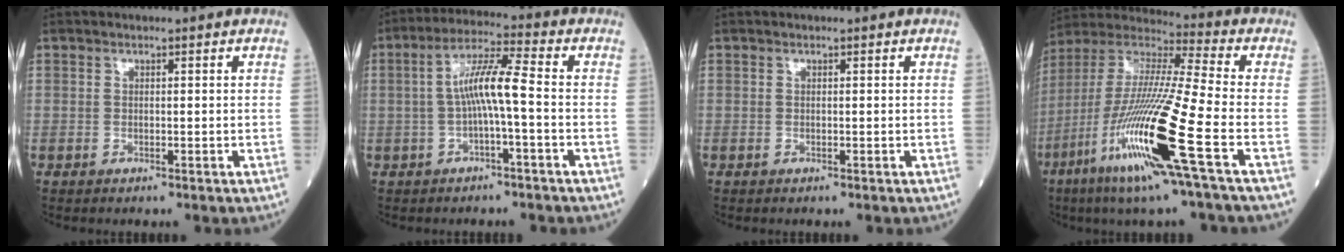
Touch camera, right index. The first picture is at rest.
{"total": 7.1, "force": [-0.8, 0.3, 7.0], "torque": [-0.133, 0.022, -0.016]}
{"total": 0.0}
{"total": 20.8, "force": [-8.1, -0.2, 19.1], "torque": [-0.415, -0.043, -0.166]}